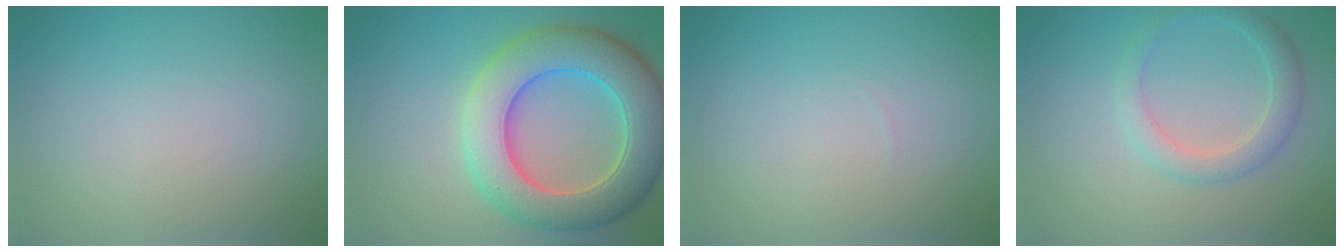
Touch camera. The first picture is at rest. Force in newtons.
{"total": 9.4, "press": 9.4, "slide": 0.5}
{"total": 0.0}
{"total": 2.5, "press": 2.5, "slide": 0.1}